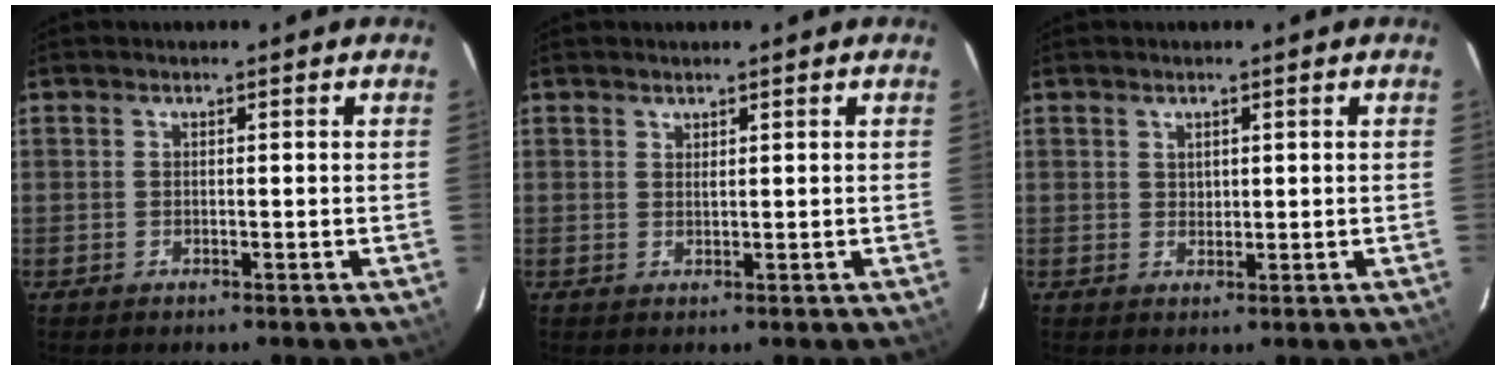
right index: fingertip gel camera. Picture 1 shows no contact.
{"total": 0.8, "force": [0.7, 0.2, 0.2], "torque": [-0.003, 0.000, 0.014]}
{"total": 1.4, "force": [0.9, 1.1, 0.4], "torque": [-0.002, 0.004, 0.016]}